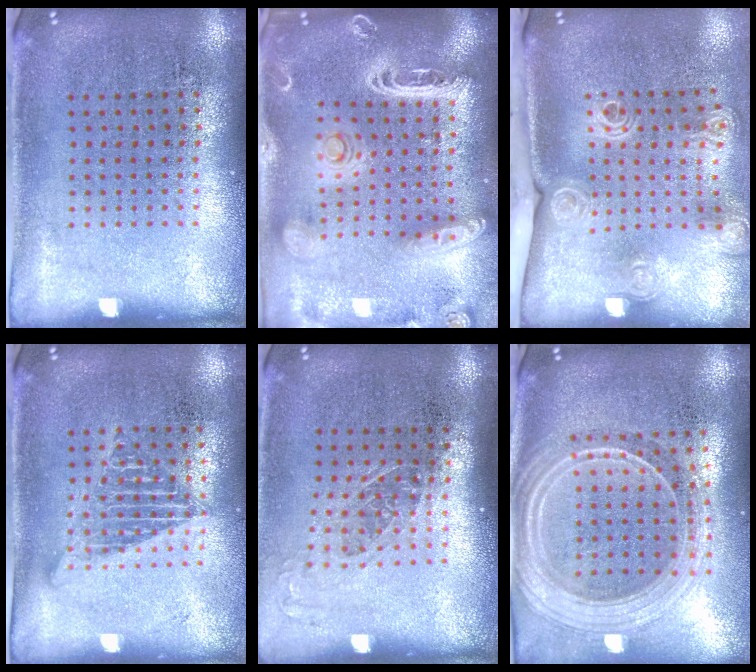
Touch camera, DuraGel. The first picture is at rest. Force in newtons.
{"total": 3.2, "press": 2.7, "slide": 1.7}
{"total": 2.1, "press": 1.5, "slide": 1.4}
{"total": 1.3, "press": 1.2, "slide": 0.6}
{"total": 1.2, "press": 0.9, "slide": 0.7}
{"total": 2.6, "press": 2.2, "slide": 1.4}